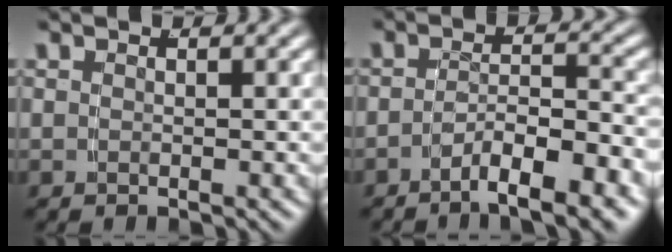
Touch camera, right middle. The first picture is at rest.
{"total": 5.2, "force": [-4.0, 0.9, 3.1], "torque": [-0.036, -0.007, -0.065]}